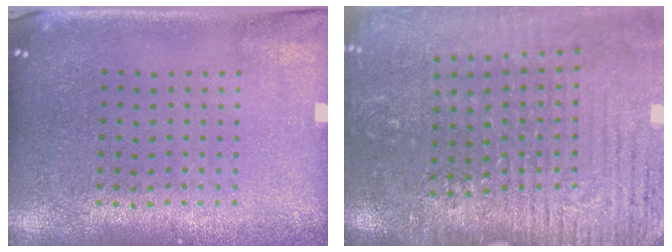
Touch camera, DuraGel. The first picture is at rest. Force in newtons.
{"total": 3.9, "press": 3.8, "slide": 0.9}